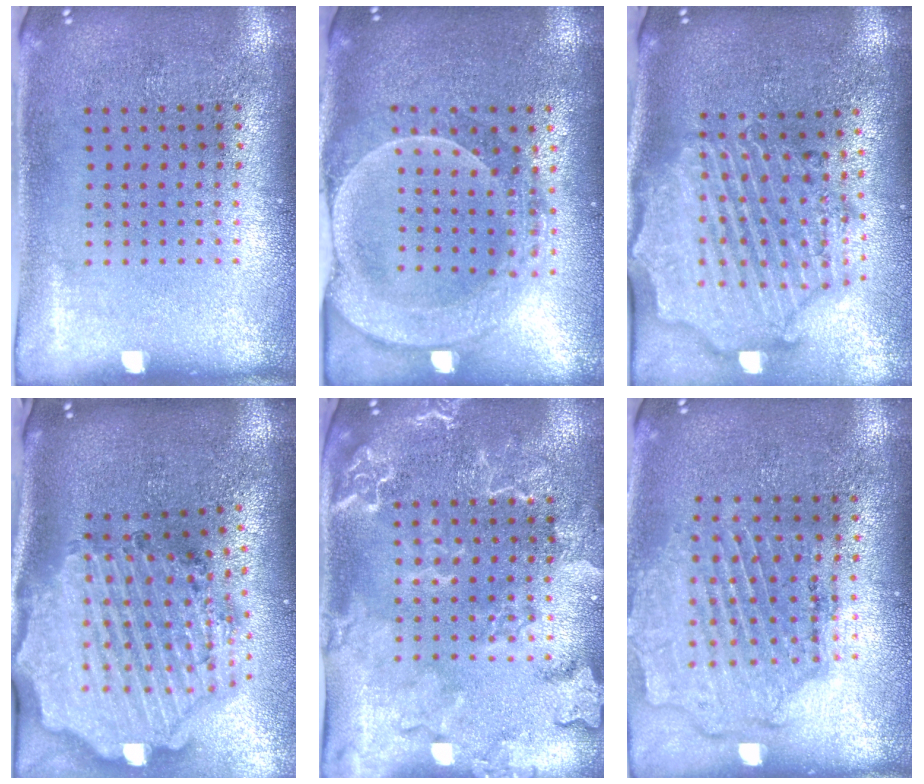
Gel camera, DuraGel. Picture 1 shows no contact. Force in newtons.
{"total": 2.3, "press": 2.1, "slide": 0.9}
{"total": 3.2, "press": 2.8, "slide": 1.6}
{"total": 4.1, "press": 3.3, "slide": 2.4}
{"total": 2.5, "press": 2.4, "slide": 0.7}
{"total": 1.6, "press": 1.6, "slide": 0.5}